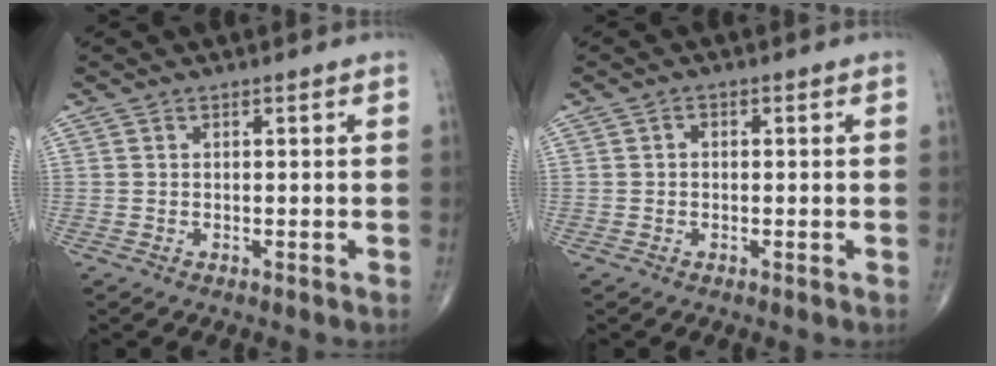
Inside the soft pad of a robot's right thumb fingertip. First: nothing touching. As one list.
[{"total": 0.9, "force": [-0.1, 0.7, 0.5], "torque": [-0.001, 0.004, -0.006]}]